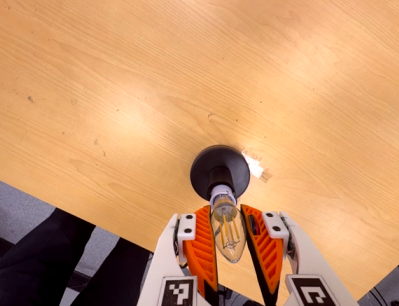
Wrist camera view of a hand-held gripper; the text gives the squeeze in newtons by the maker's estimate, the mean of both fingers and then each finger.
{"total": 10.8, "left": 10.1, "right": 11.5}